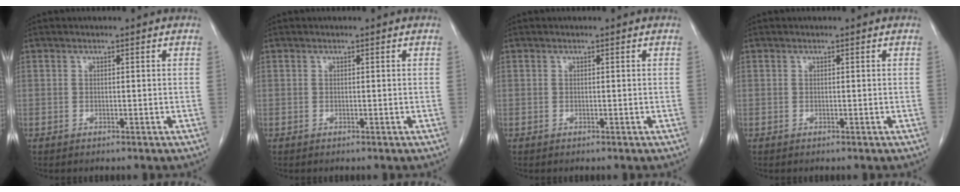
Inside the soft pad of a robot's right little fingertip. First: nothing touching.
{"total": 0.0}
{"total": 0.0}
{"total": 0.0}